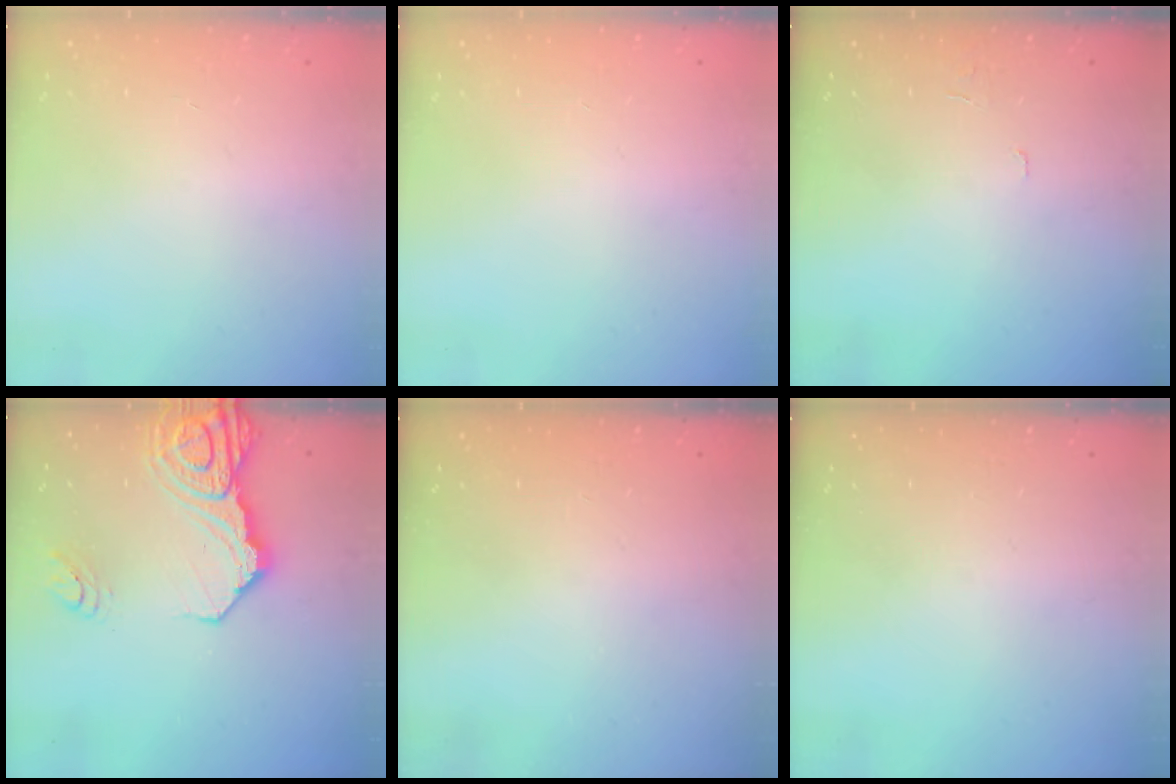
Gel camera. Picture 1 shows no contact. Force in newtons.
{"total": 0.0}
{"total": 3.6, "press": 3.5, "slide": 0.2}
{"total": 17.6, "press": 17.5, "slide": 2.0}
{"total": 0.0}
{"total": 0.0}